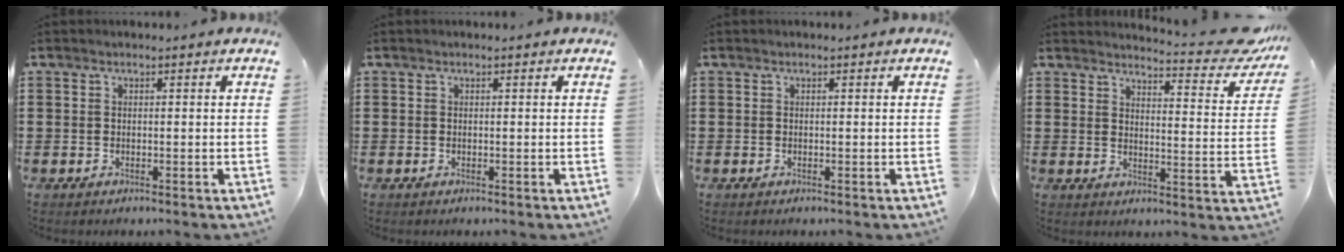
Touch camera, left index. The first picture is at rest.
{"total": 0.0}
{"total": 0.0}
{"total": 5.2, "force": [4.7, 0.1, 2.1], "torque": [-0.029, -0.041, 0.073]}